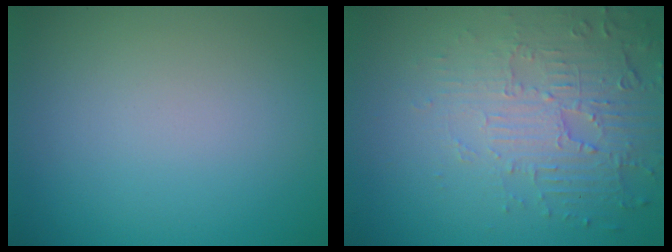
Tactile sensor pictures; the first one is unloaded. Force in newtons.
{"total": 5.5, "press": 3.6, "slide": 4.1}